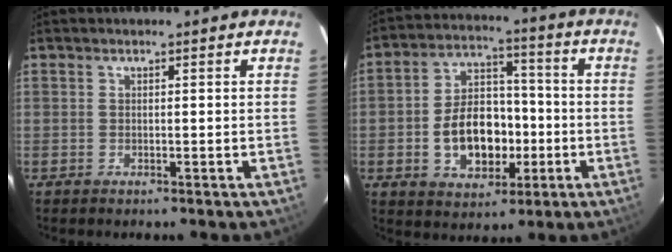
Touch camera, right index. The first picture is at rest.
{"total": 12.8, "force": [-3.0, 8.7, 8.9], "torque": [-0.178, 0.026, -0.034]}